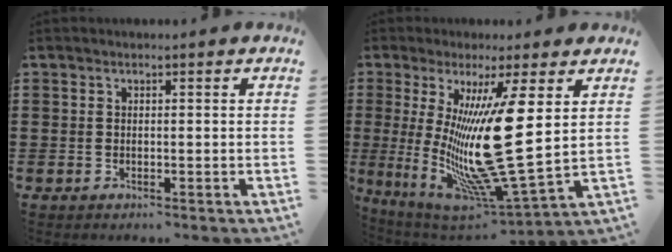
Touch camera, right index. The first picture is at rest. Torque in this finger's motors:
{"motor_torque": [2.14, 0.00, 1.05, 0.21]}